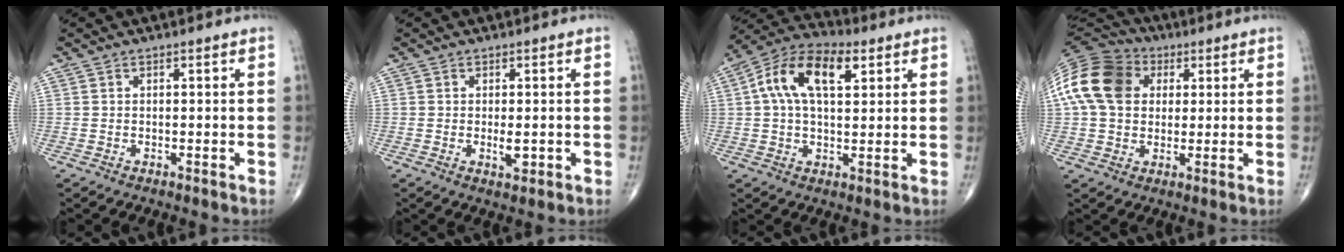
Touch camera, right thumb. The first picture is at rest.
{"total": 2.5, "force": [-0.4, 1.0, 2.3], "torque": [-0.038, -0.006, -0.004]}
{"total": 14.2, "force": [4.0, 7.5, 11.4], "torque": [-0.202, 0.028, 0.064]}
{"total": 16.4, "force": [3.6, 12.4, 10.1], "torque": [-0.192, 0.021, 0.056]}